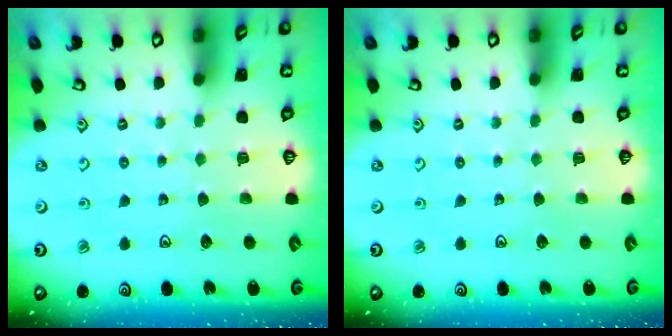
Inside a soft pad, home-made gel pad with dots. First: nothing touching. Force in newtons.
{"total": 0.0}